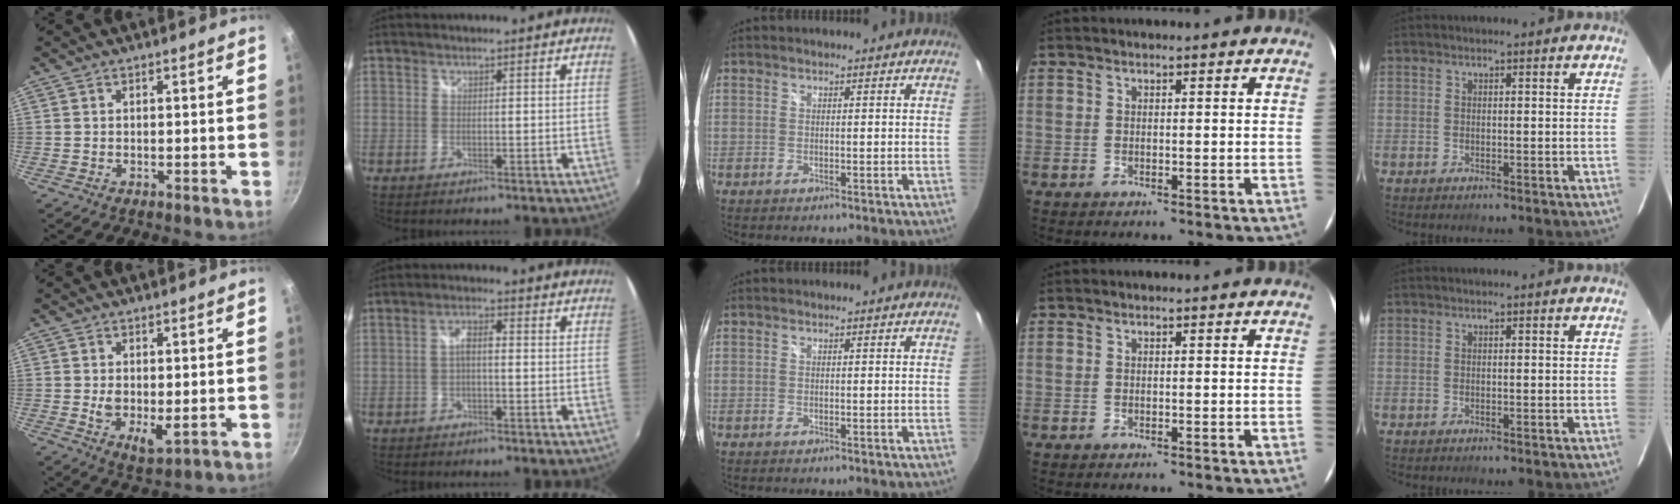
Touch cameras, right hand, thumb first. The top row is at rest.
{"thumb": {"total": 5.2, "force": [0.1, 2.8, 4.4], "torque": [-0.074, -0.019, 0.005]}, "index": {"total": 3.1, "force": [-0.6, 1.0, 2.8], "torque": [-0.055, 0.010, -0.012]}}